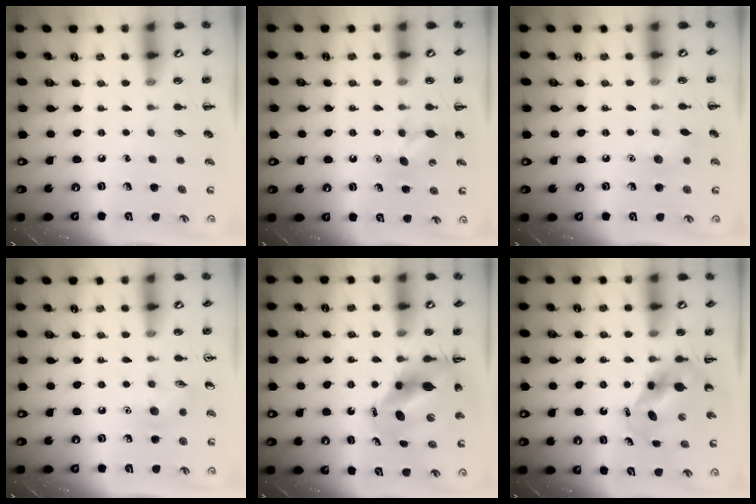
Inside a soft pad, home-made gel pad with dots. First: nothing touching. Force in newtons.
{"total": 6.3, "press": 6.1, "slide": 1.8}
{"total": 6.7, "press": 6.4, "slide": 1.8}
{"total": 6.5, "press": 6.4, "slide": 1.2}
{"total": 9.1, "press": 8.8, "slide": 2.4}
{"total": 5.1, "press": 5.0, "slide": 0.9}